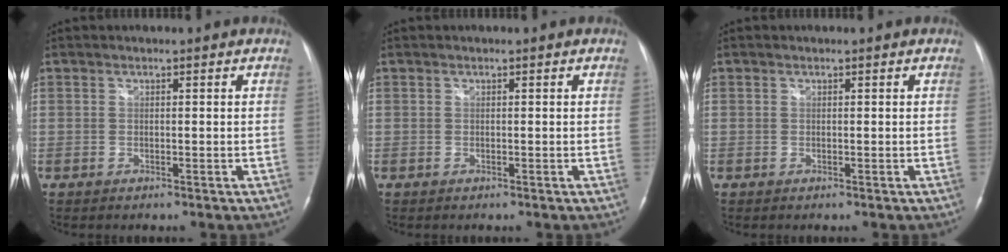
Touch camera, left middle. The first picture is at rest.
{"total": 0.0}
{"total": 0.0}